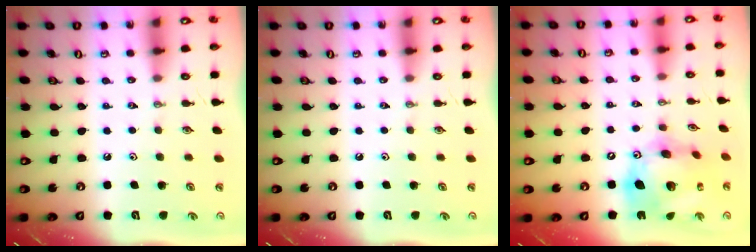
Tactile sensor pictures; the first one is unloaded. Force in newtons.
{"total": 0.0}
{"total": 19.1, "press": 19.0, "slide": 1.8}